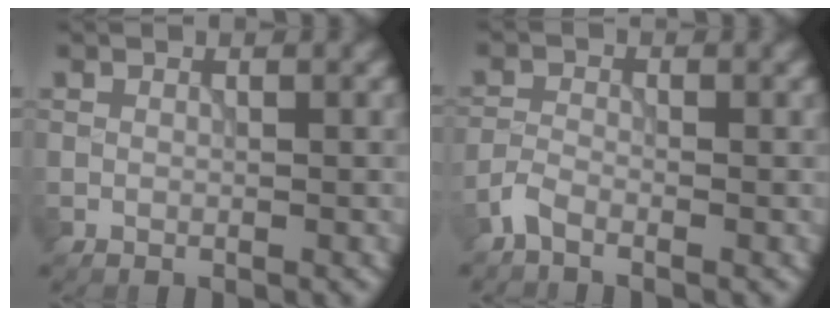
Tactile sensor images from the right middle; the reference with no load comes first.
{"total": 1.6, "force": [-1.3, 0.5, 0.9], "torque": [-0.021, 0.001, -0.037]}